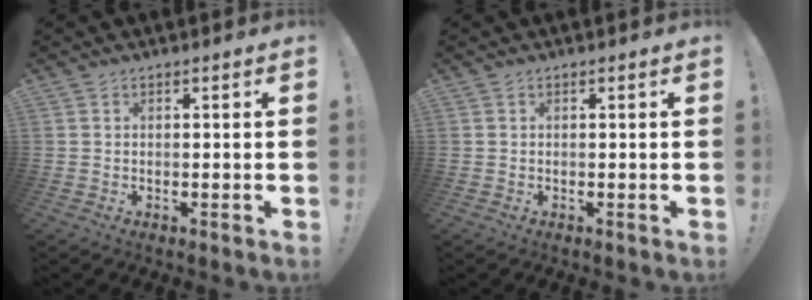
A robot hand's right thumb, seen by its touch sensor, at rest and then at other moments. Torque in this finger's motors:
{"motor_torque": [0.00, 0.00, -0.04, 0.04, 0.00]}